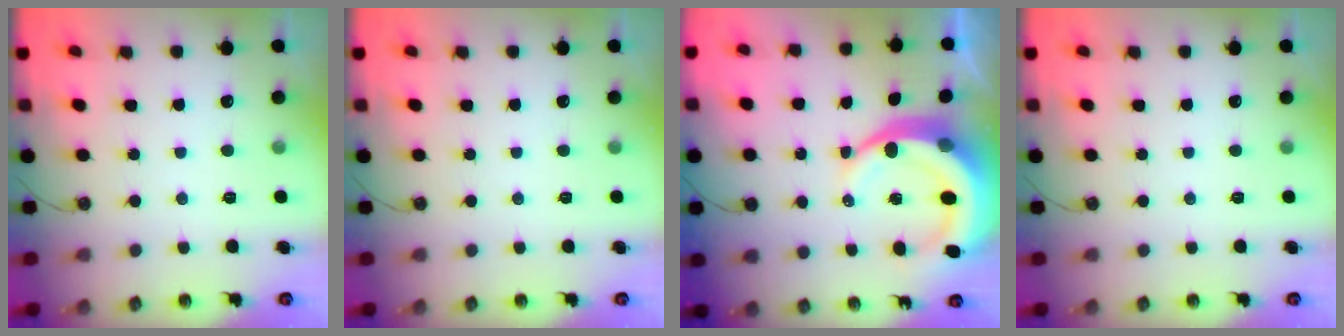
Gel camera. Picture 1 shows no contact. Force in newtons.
{"total": 0.0}
{"total": 11.9, "press": 11.8, "slide": 1.6}
{"total": 0.0}